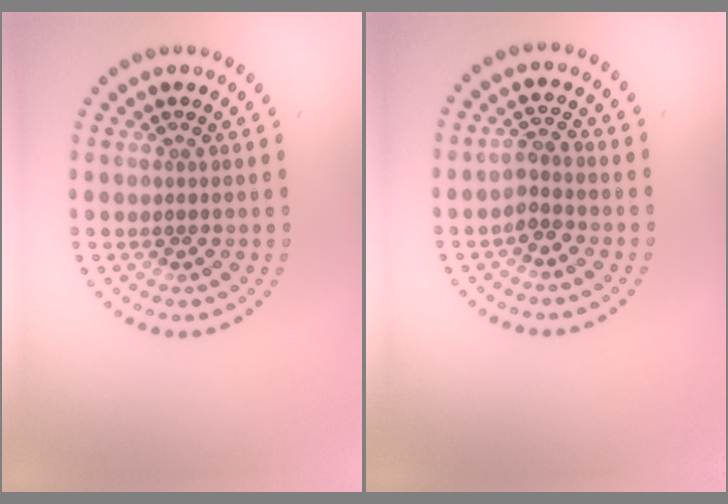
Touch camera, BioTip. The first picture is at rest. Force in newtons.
{"total": 1.7, "press": 1.3, "slide": 1.0}